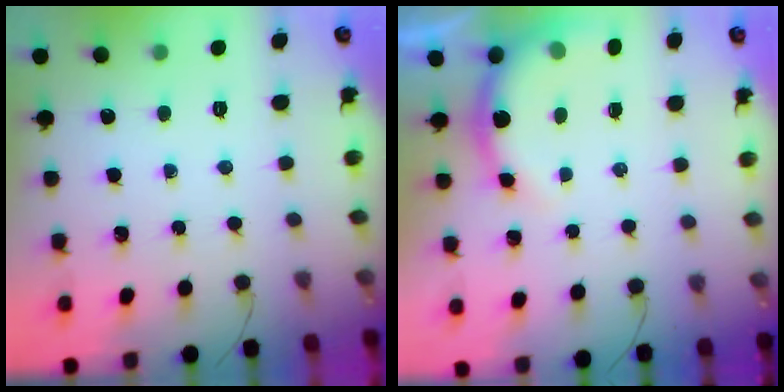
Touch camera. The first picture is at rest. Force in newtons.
{"total": 6.5, "press": 6.4, "slide": 0.6}